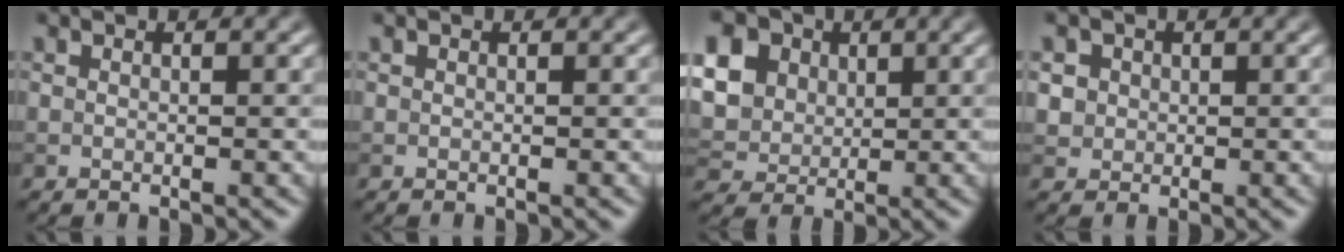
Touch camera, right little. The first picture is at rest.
{"total": 0.0}
{"total": 13.0, "force": [4.8, 10.4, 6.2], "torque": [-0.156, 0.026, 0.086]}
{"total": 2.3, "force": [0.7, 2.1, 0.8], "torque": [-0.013, 0.003, 0.022]}